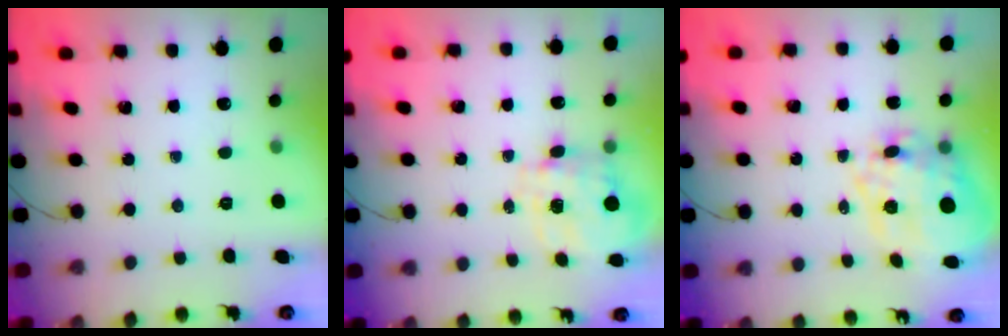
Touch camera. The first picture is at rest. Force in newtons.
{"total": 3.5, "press": 3.3, "slide": 1.0}
{"total": 15.1, "press": 14.7, "slide": 3.4}